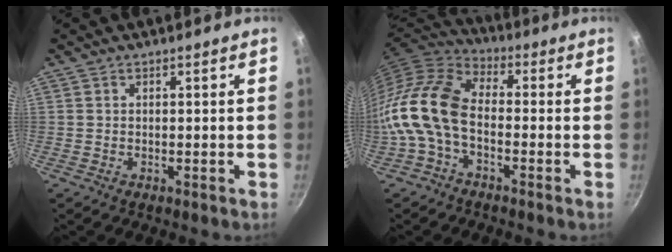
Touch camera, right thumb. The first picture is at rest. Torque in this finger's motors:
{"motor_torque": [1.58, 2.85, 1.33, -1.29, 0.56]}